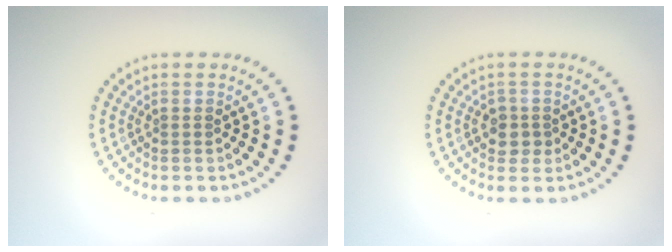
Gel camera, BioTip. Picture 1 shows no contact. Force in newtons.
{"total": 1.8, "press": 1.6, "slide": 0.6}